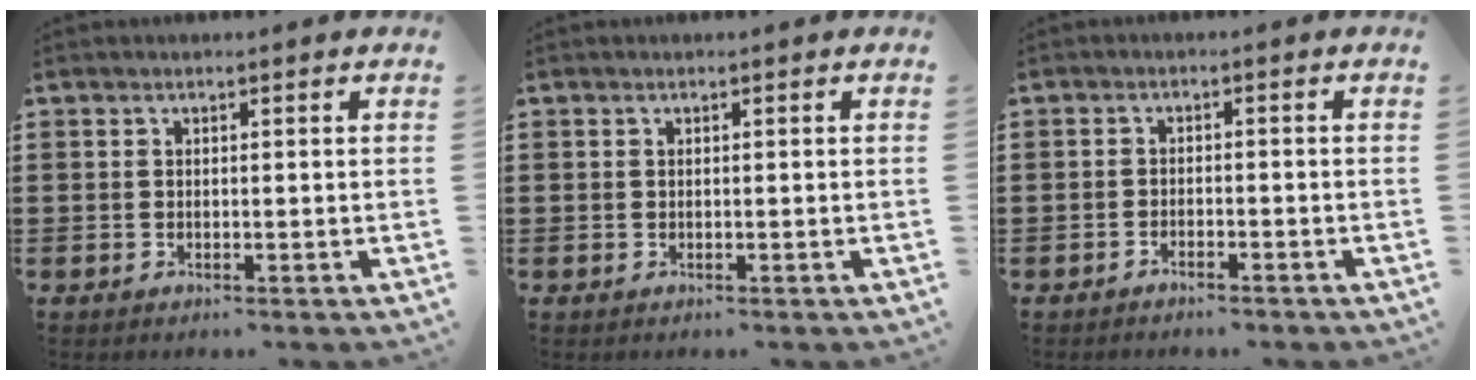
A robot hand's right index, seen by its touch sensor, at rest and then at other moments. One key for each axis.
{"total": 0.0}
{"total": 1.4, "fx": -1.4, "fy": 0.2, "fz": 0.2, "tx": -0.009, "ty": 0.003, "tz": -0.028}